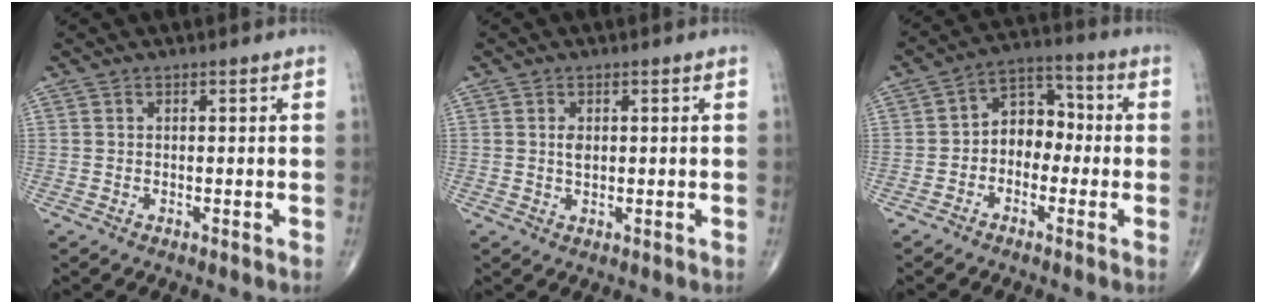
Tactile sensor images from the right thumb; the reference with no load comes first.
{"total": 1.9, "force": [0.4, 1.2, 1.5], "torque": [-0.024, -0.002, 0.008]}
{"total": 8.2, "force": [-1.2, 6.2, 5.3], "torque": [-0.047, 0.039, -0.037]}